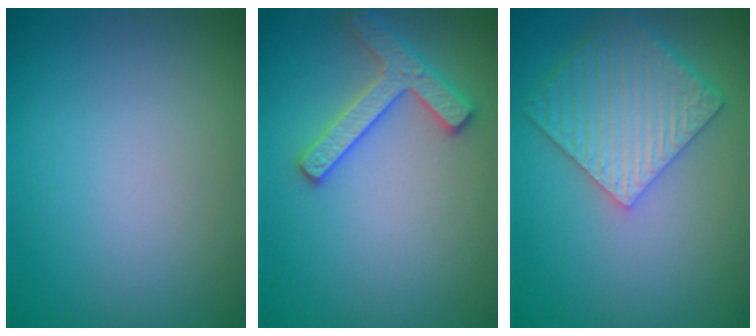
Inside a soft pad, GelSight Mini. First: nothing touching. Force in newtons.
{"total": 2.8, "press": 2.8, "slide": 0.3}
{"total": 6.2, "press": 5.2, "slide": 3.4}